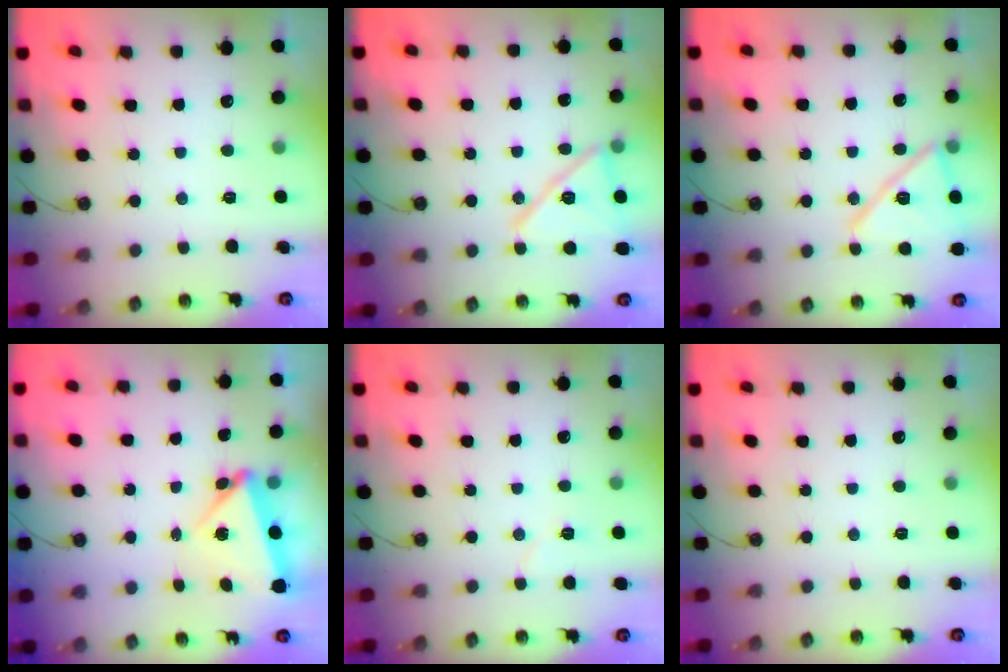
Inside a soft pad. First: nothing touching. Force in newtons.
{"total": 15.1, "press": 14.0, "slide": 5.6}
{"total": 15.8, "press": 15.8, "slide": 1.1}
{"total": 6.0, "press": 5.8, "slide": 1.7}
{"total": 5.3, "press": 5.0, "slide": 1.8}
{"total": 0.0}